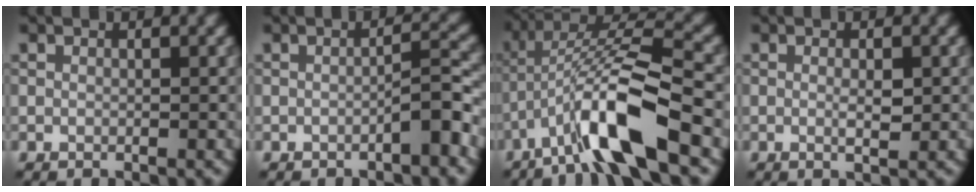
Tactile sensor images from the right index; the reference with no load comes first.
{"total": 2.6, "force": [-1.4, 0.3, 2.2], "torque": [-0.033, 0.017, -0.023]}
{"total": 9.2, "force": [-4.8, 2.0, 7.7], "torque": [-0.142, 0.012, -0.092]}
{"total": 1.7, "force": [0.0, 0.3, 1.6], "torque": [-0.027, -0.002, 0.000]}